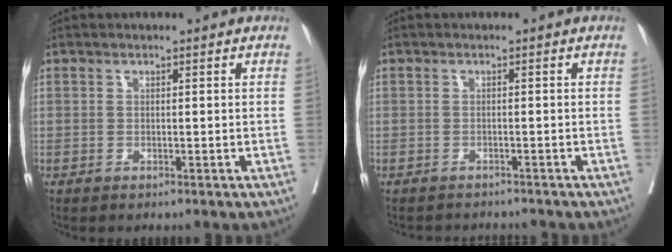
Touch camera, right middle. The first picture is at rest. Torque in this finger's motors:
{"motor_torque": [-0.36, -0.28, 0.00, -0.01]}